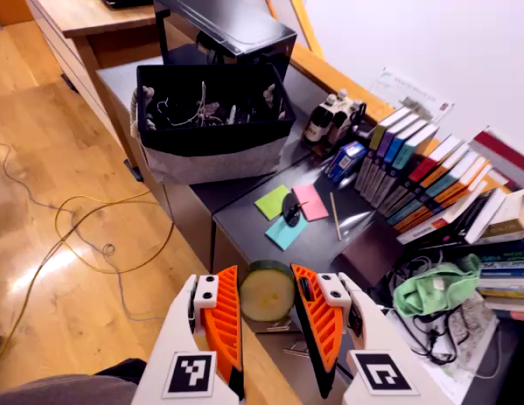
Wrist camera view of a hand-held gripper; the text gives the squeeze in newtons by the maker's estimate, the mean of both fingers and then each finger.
{"total": 10.4, "left": 10.8, "right": 10.0}